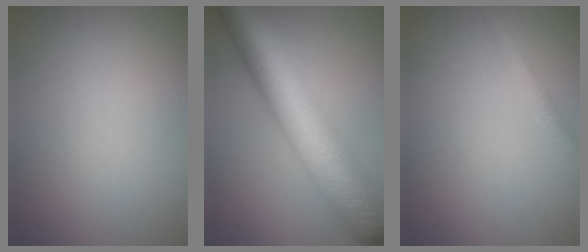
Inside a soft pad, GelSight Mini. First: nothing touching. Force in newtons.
{"total": 11.8, "press": 11.7, "slide": 0.2}
{"total": 2.1, "press": 2.1, "slide": 0.0}